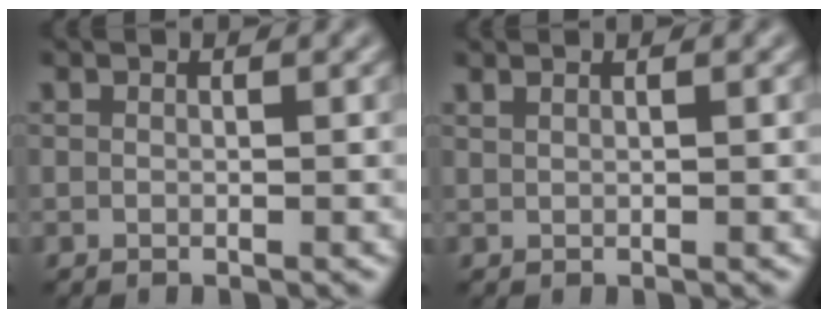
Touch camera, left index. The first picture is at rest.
{"total": 1.2, "force": [0.6, 0.6, 0.7], "torque": [-0.006, -0.004, 0.006]}